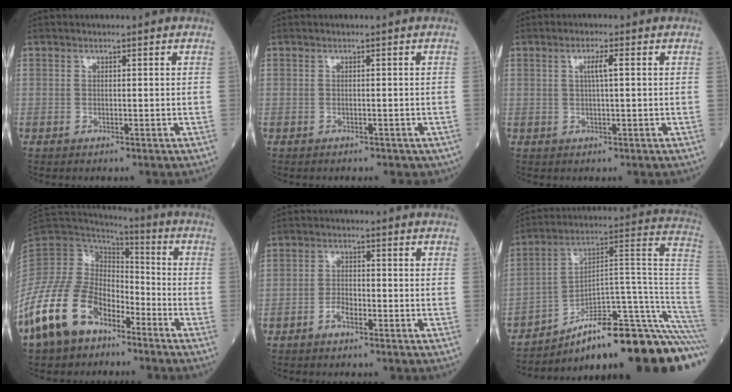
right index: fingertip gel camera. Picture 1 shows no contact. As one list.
[{"total": 2.8, "force": [-2.2, 1.4, 1.1], "torque": [-0.015, -0.002, -0.018]}, {"total": 2.5, "force": [0.5, 0.0, 2.4], "torque": [-0.044, 0.001, 0.008]}, {"total": 14.9, "force": [-9.1, 8.6, 8.0], "torque": [-0.195, 0.013, -0.183]}, {"total": 2.4, "force": [-1.5, 1.0, 1.4], "torque": [-0.024, 0.005, -0.029]}, {"total": 27.0, "force": [-19.5, 2.9, 18.4], "torque": [-0.152, 0.038, -0.286]}]